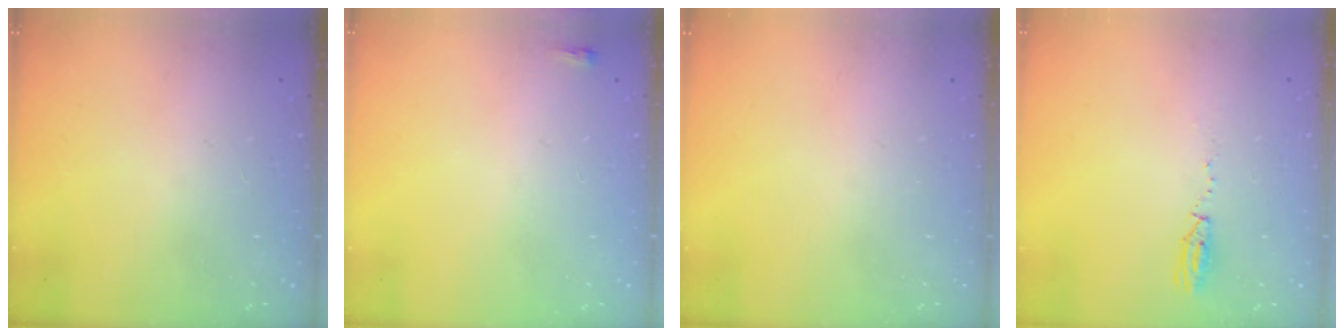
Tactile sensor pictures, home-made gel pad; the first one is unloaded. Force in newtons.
{"total": 2.0, "press": 2.0, "slide": 0.5}
{"total": 0.0}
{"total": 17.0, "press": 5.1, "slide": 16.2}